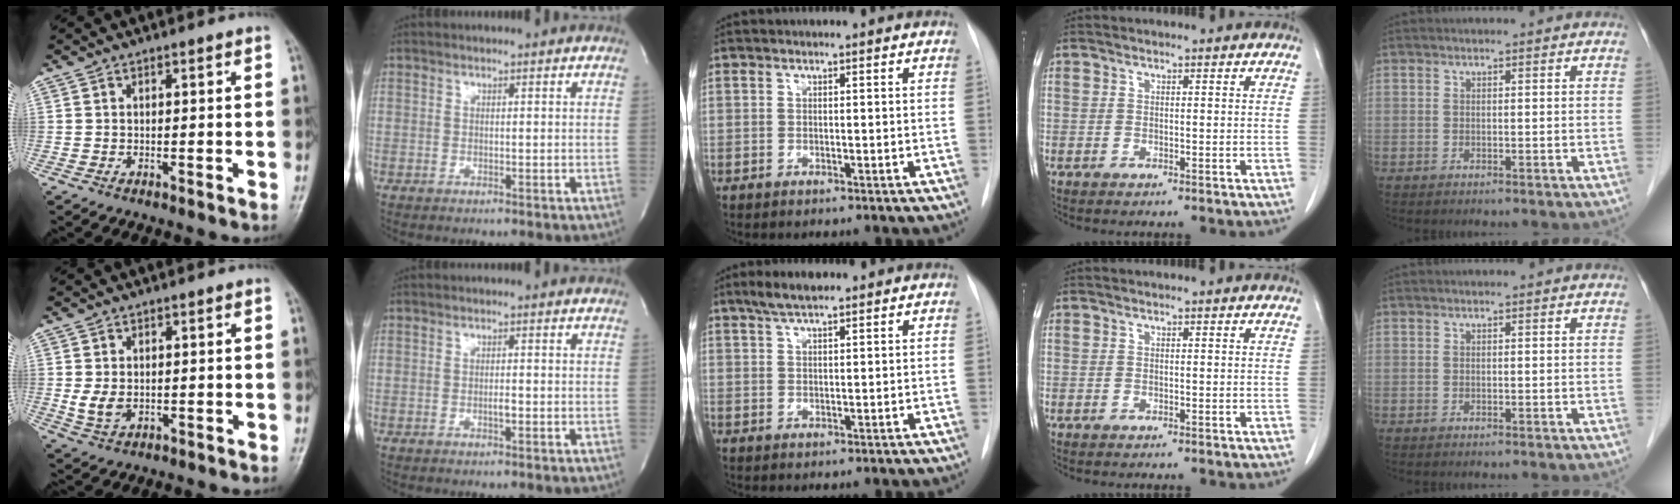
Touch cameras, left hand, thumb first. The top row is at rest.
{"thumb": {"total": 3.9, "force": [-0.1, 2.8, 2.8], "torque": [-0.048, -0.006, 0.004]}, "index": {"total": 1.0, "force": [-0.4, 0.2, 0.9], "torque": [-0.019, -0.001, -0.008]}, "middle": {"total": 4.2, "force": [3.2, 0.8, 2.6], "torque": [-0.056, 0.009, 0.059]}}